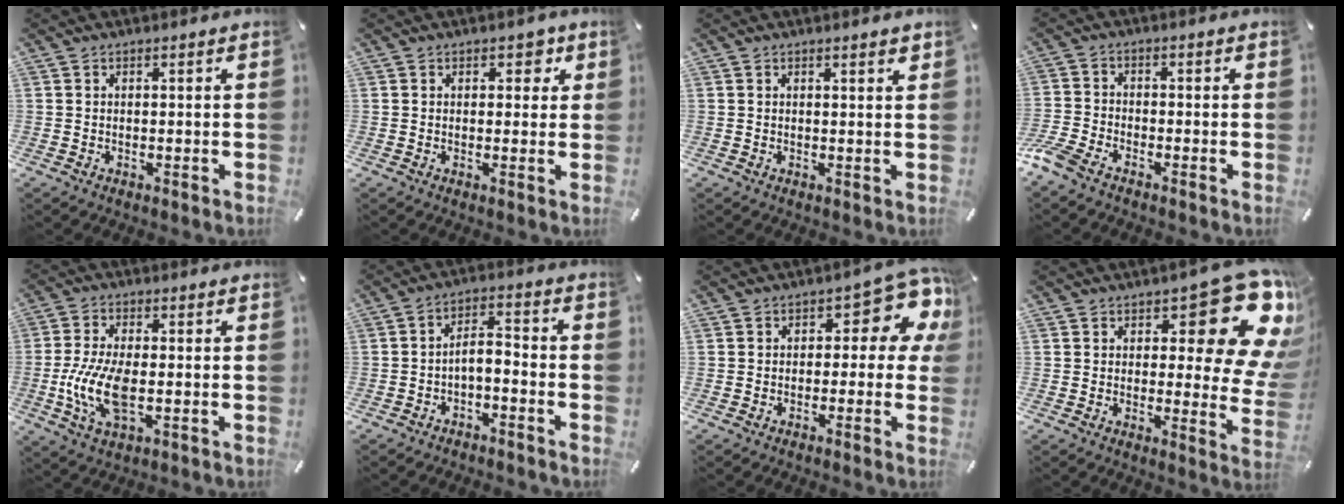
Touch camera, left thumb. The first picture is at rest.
{"total": 3.2, "force": [1.3, 2.2, 2.0], "torque": [-0.013, -0.004, 0.013]}
{"total": 1.2, "force": [0.8, 0.0, 0.8], "torque": [-0.017, -0.002, 0.015]}
{"total": 4.5, "force": [-3.7, 1.7, 2.0], "torque": [-0.064, 0.006, -0.078]}
{"total": 11.0, "force": [-1.8, 5.0, 9.6], "torque": [-0.215, -0.015, -0.033]}
{"total": 4.5, "force": [-3.0, 2.0, 2.6], "torque": [-0.045, 0.016, -0.059]}
{"total": 10.4, "force": [4.3, 5.0, 8.1], "torque": [-0.093, -0.036, 0.070]}
{"total": 18.3, "force": [9.2, 7.3, 14.1], "torque": [-0.161, -0.076, 0.148]}